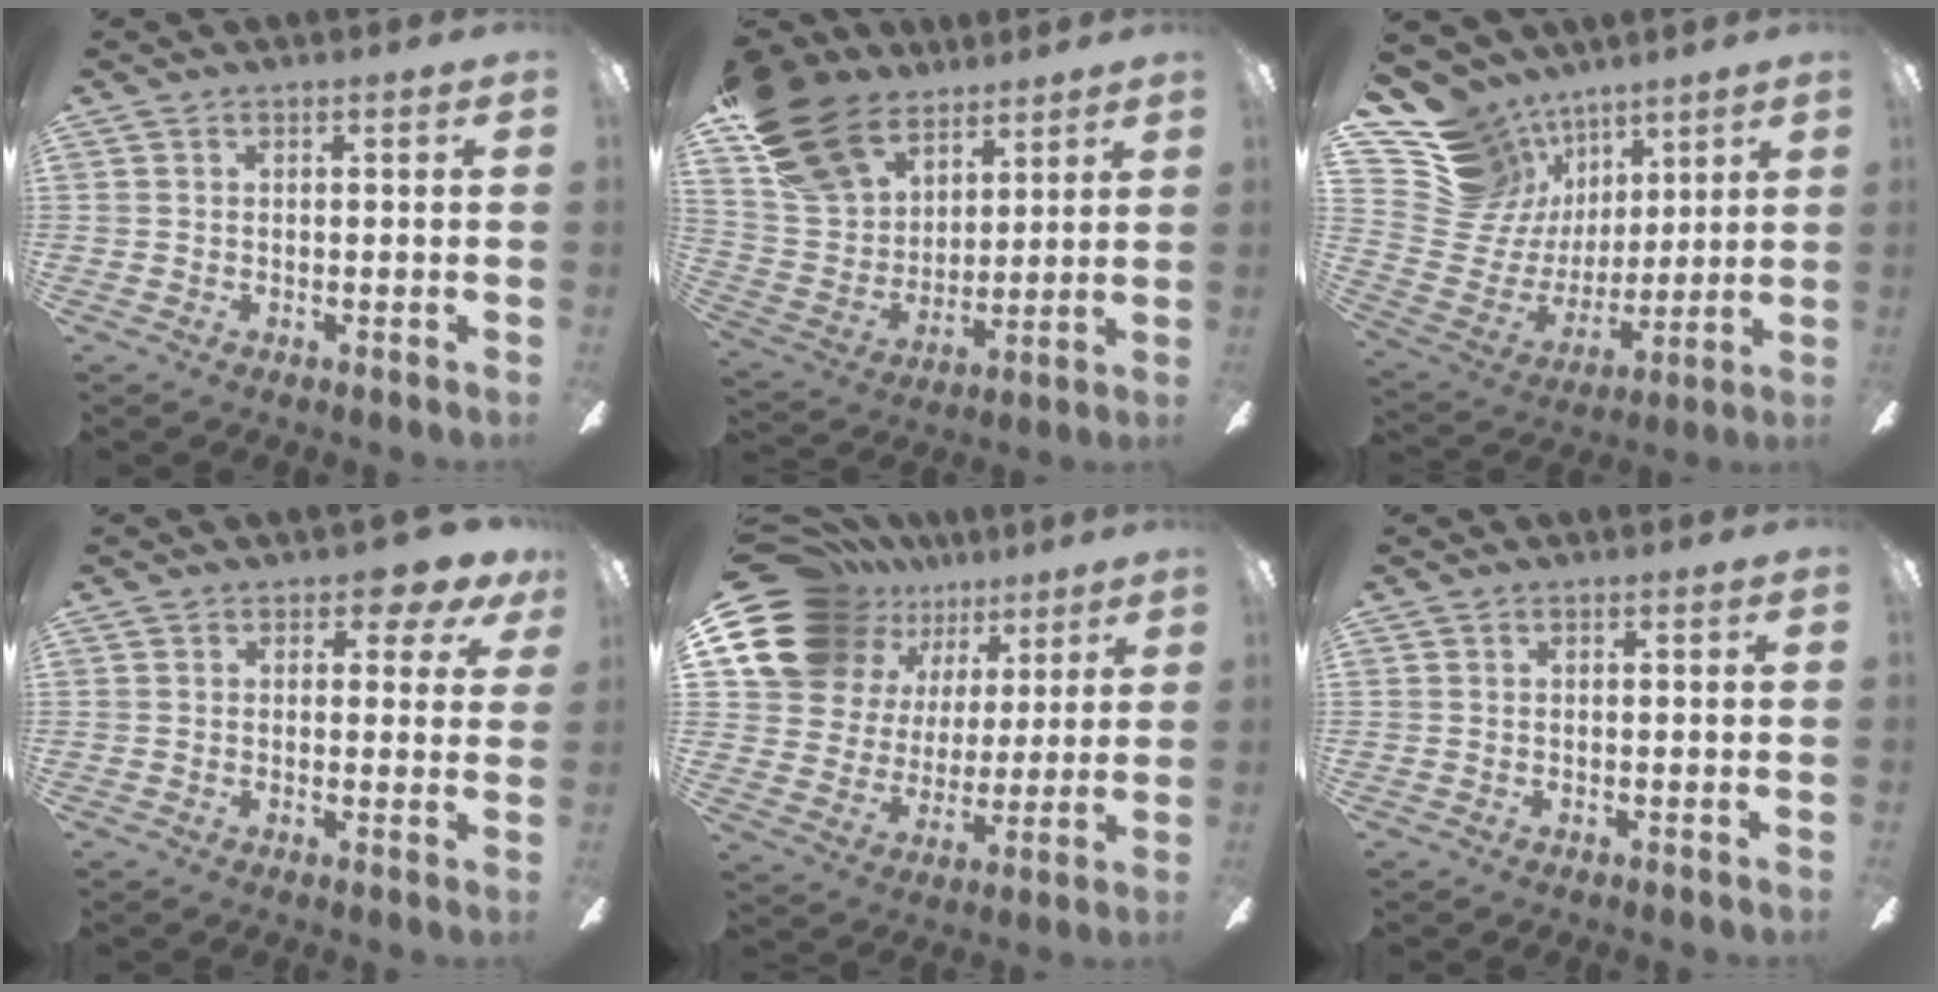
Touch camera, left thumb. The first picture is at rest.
{"total": 19.7, "force": [13.0, 12.1, 8.5], "torque": [-0.180, -0.054, 0.251]}
{"total": 16.5, "force": [9.9, 12.6, 4.0], "torque": [-0.110, -0.074, 0.201]}
{"total": 4.9, "force": [3.1, 2.5, 2.8], "torque": [-0.020, -0.014, 0.050]}
{"total": 17.6, "force": [10.7, 12.5, 6.1], "torque": [-0.125, -0.065, 0.210]}
{"total": 0.0}